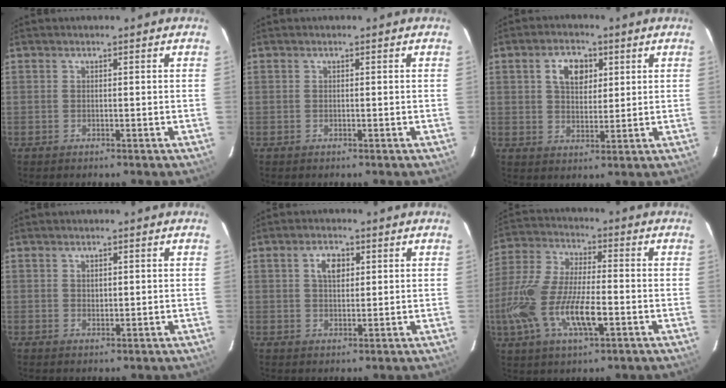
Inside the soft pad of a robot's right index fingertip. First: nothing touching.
{"total": 0.0}
{"total": 6.5, "force": [2.4, 4.2, 4.3], "torque": [-0.068, 0.016, 0.043]}
{"total": 1.5, "force": [0.5, 1.1, 0.8], "torque": [-0.010, 0.003, 0.010]}
{"total": 4.1, "force": [1.4, 2.4, 2.9], "torque": [-0.050, 0.009, 0.026]}
{"total": 18.2, "force": [-5.6, 6.3, 16.2], "torque": [-0.345, -0.019, -0.107]}